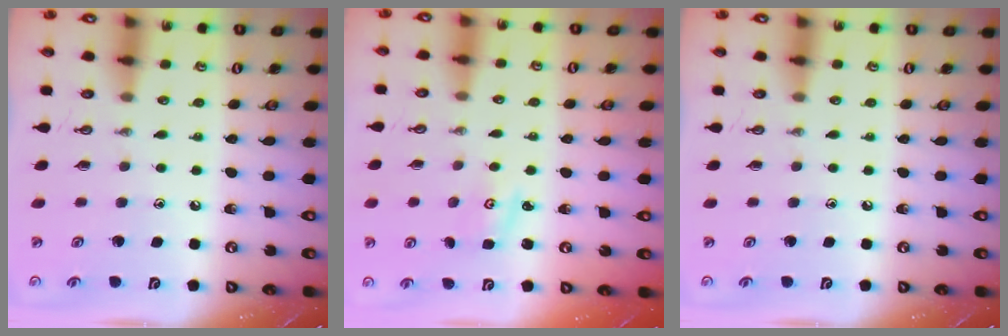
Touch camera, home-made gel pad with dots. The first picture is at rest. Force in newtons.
{"total": 2.3, "press": 2.2, "slide": 0.4}
{"total": 0.0}